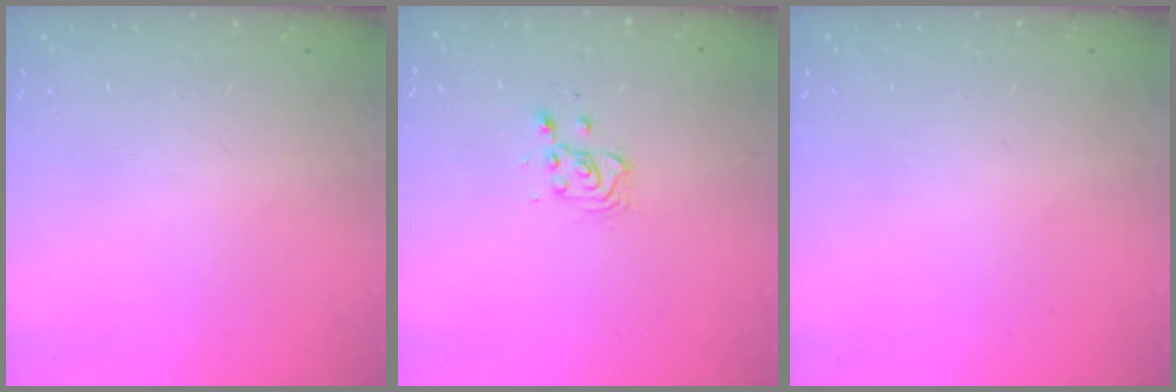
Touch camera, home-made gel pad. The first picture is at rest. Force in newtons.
{"total": 3.3, "press": 3.3, "slide": 0.2}
{"total": 0.0}